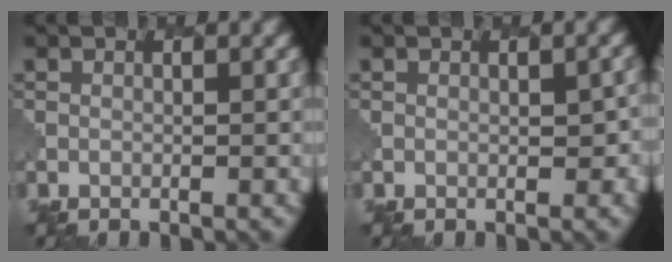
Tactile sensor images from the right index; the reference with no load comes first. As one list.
[{"total": 2.1, "force": [-0.3, 0.9, 1.8], "torque": [-0.021, 0.001, 0.000]}]